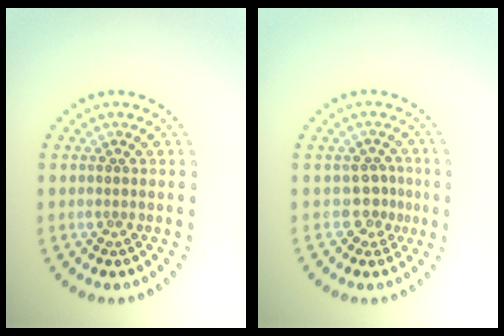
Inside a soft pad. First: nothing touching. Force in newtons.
{"total": 1.8, "press": 1.3, "slide": 1.3}